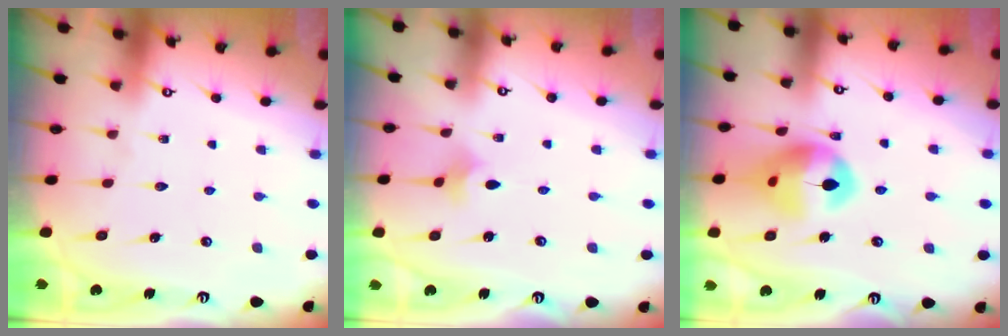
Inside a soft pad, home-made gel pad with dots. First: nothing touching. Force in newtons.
{"total": 2.4, "press": 2.4, "slide": 0.5}
{"total": 13.5, "press": 13.4, "slide": 1.4}